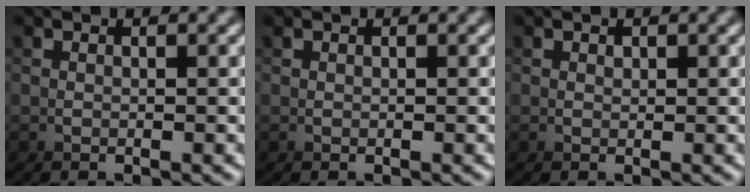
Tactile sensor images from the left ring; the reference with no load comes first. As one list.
[{"total": 0.0}, {"total": 0.9, "force": [0.2, 0.8, -0.1], "torque": [0.006, -0.001, 0.003]}]